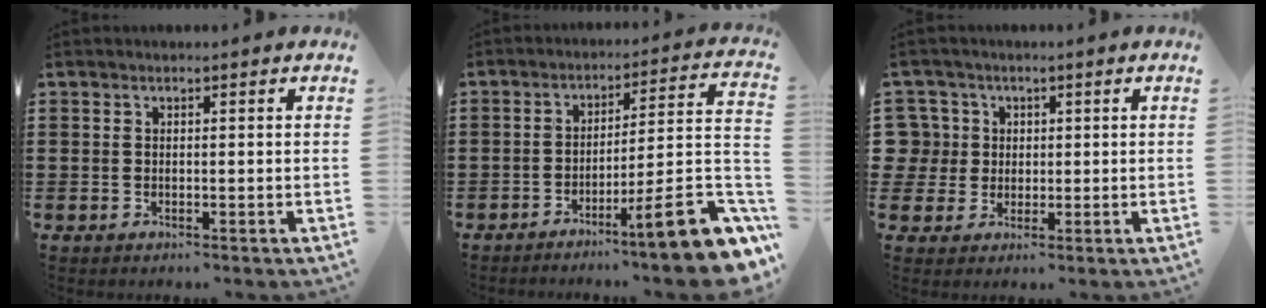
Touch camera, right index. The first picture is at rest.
{"total": 11.7, "force": [-6.7, 1.2, 9.5], "torque": [-0.129, 0.000, -0.117]}
{"total": 5.1, "force": [0.7, 4.9, 0.8], "torque": [-0.048, 0.014, 0.011]}